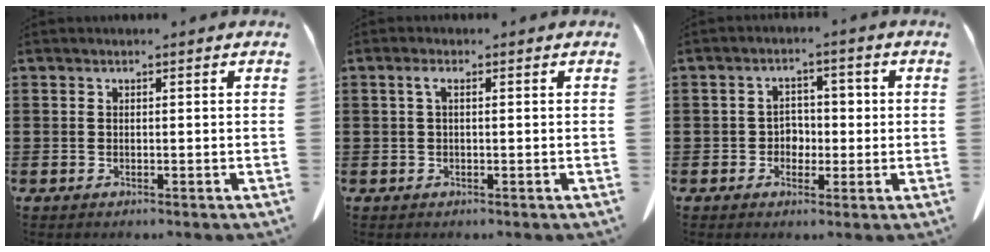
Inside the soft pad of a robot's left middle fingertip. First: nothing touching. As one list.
[{"total": 1.6, "force": [0.2, 0.4, 1.6], "torque": [-0.032, 0.002, 0.002]}, {"total": 3.1, "force": [-0.3, 2.8, 1.4], "torque": [-0.038, 0.011, -0.012]}]